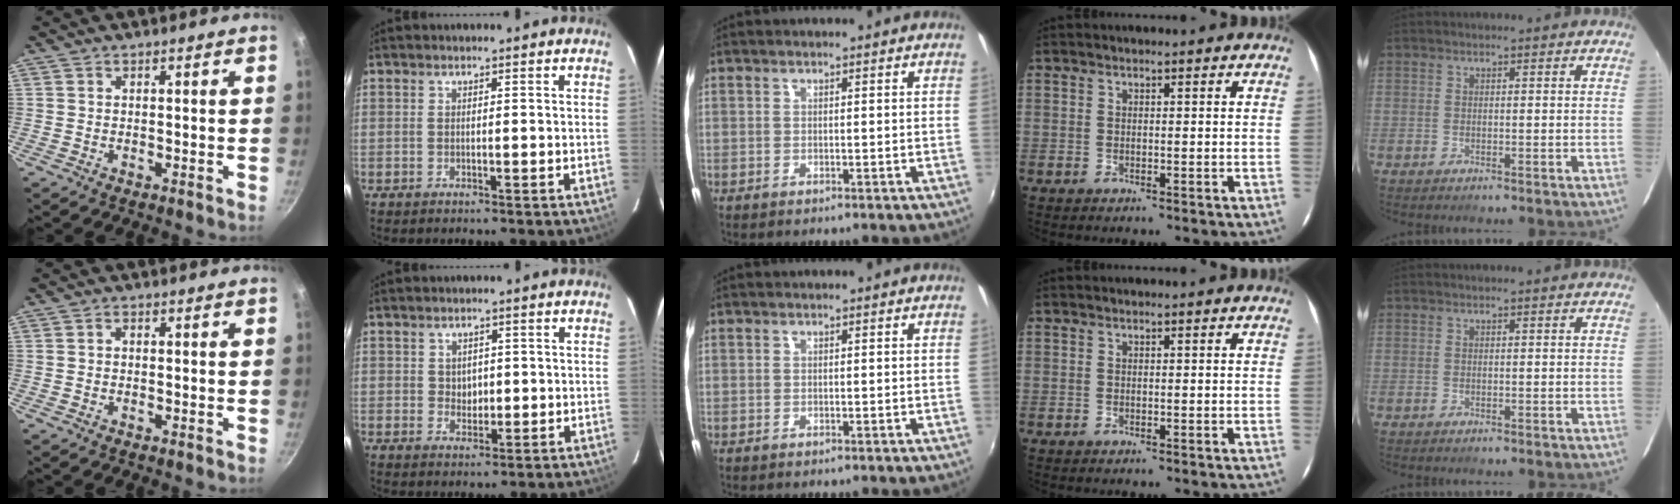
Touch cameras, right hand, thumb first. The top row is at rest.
{"thumb": {"total": 0.9, "force": [-0.1, 0.7, 0.5], "torque": [-0.008, 0.006, -0.002]}, "index": {"total": 2.8, "force": [0.3, 2.5, 1.2], "torque": [-0.016, 0.004, 0.008]}}